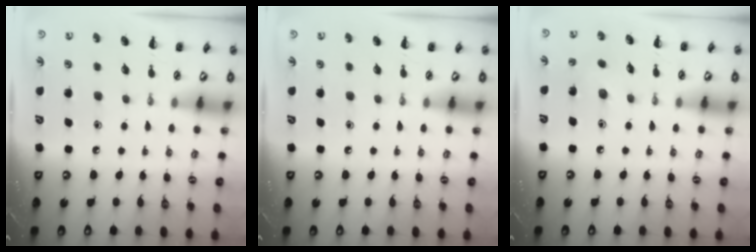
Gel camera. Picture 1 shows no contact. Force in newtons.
{"total": 0.0}
{"total": 4.0, "press": 3.8, "slide": 1.2}